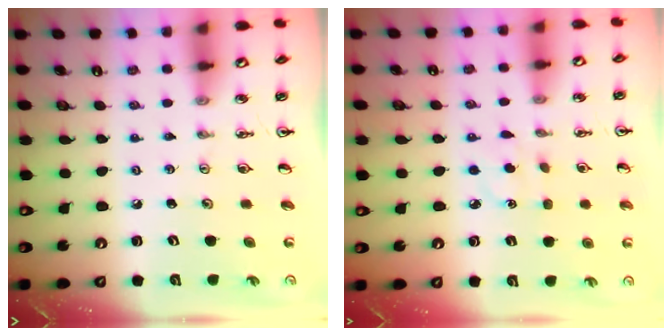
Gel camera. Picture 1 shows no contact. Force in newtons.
{"total": 3.9, "press": 3.8, "slide": 0.4}